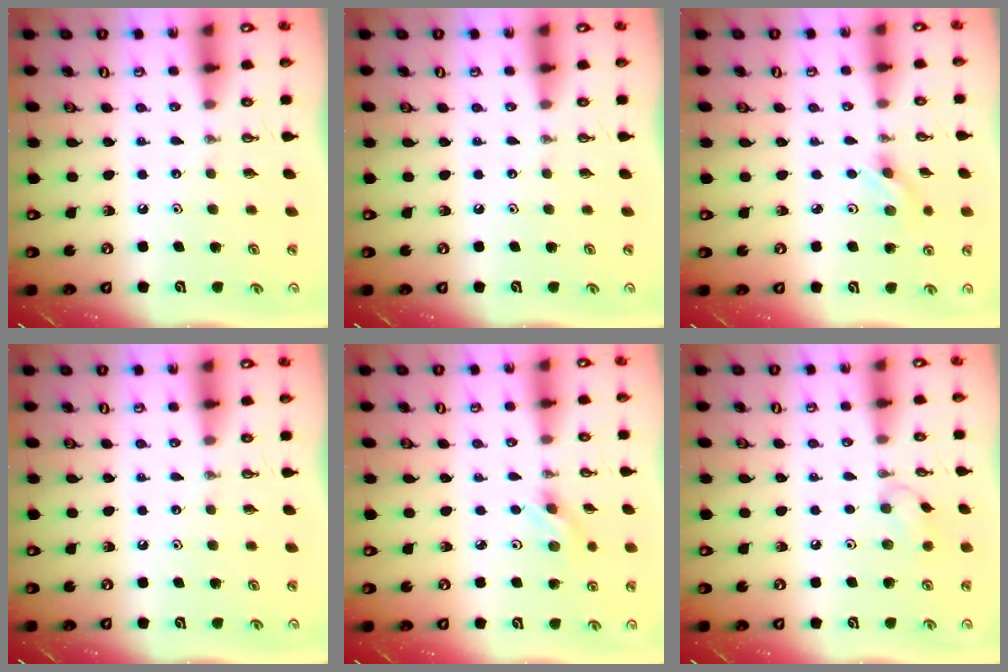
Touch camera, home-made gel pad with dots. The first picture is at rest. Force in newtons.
{"total": 0.0}
{"total": 2.9, "press": 2.6, "slide": 1.4}
{"total": 0.0}
{"total": 2.8, "press": 2.5, "slide": 1.3}
{"total": 6.8, "press": 6.8, "slide": 0.7}